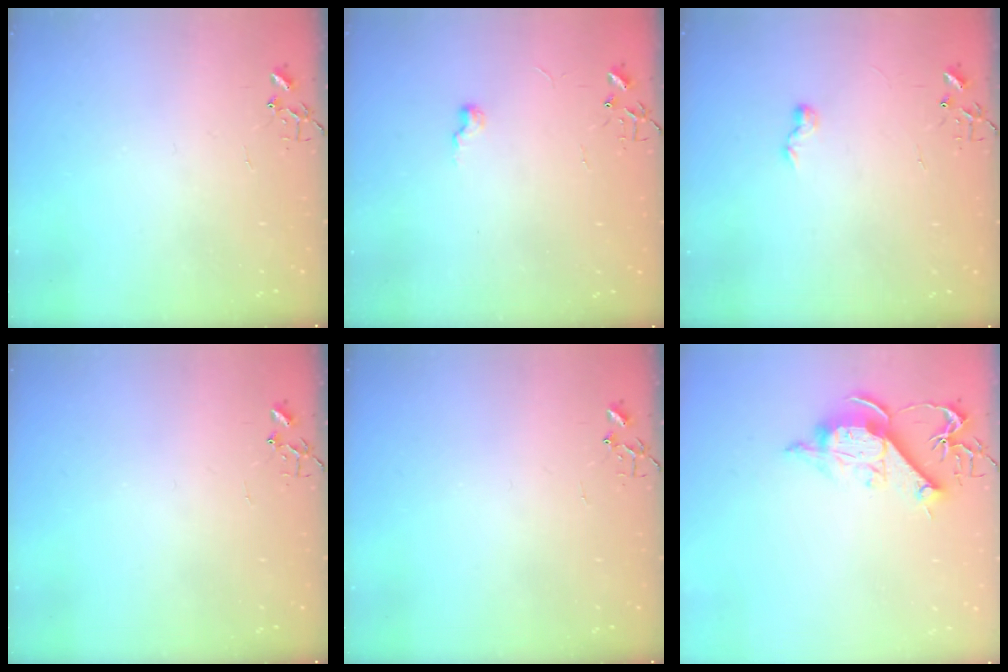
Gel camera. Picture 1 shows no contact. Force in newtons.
{"total": 5.9, "press": 5.8, "slide": 0.6}
{"total": 5.3, "press": 5.2, "slide": 0.7}
{"total": 0.0}
{"total": 0.0}
{"total": 11.0, "press": 10.9, "slide": 1.2}